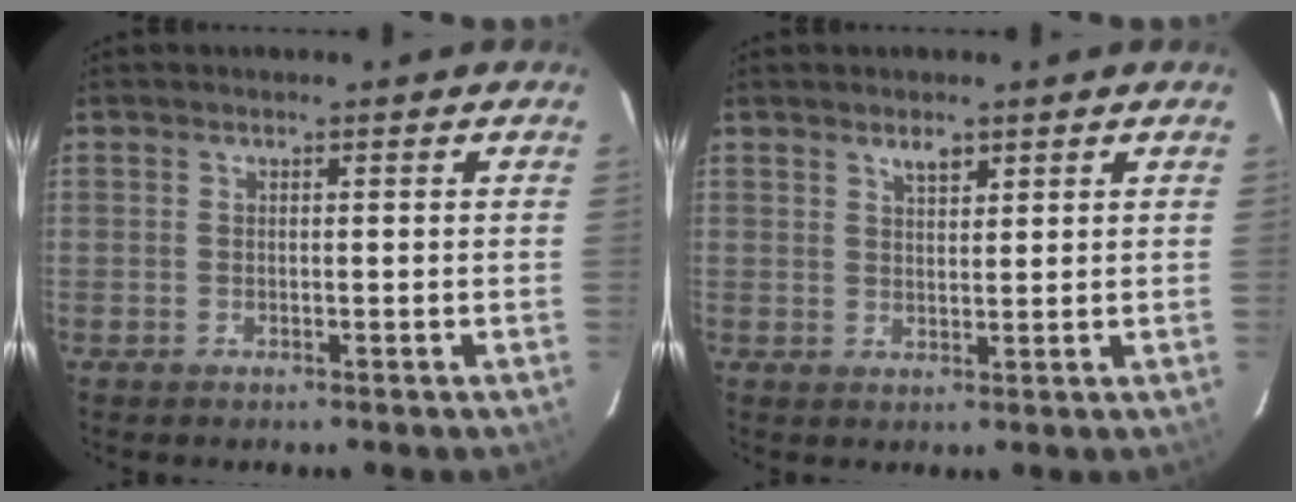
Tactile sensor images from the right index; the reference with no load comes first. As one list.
[{"total": 2.5, "force": [1.8, 1.0, 1.4], "torque": [-0.021, 0.004, 0.032]}]